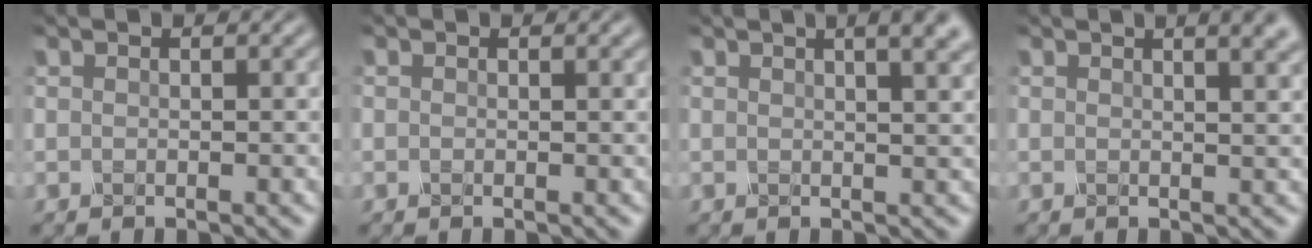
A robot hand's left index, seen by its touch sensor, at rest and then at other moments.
{"total": 0.0}
{"total": 9.0, "force": [4.8, 4.4, 6.2], "torque": [0.004, 0.057, 0.014]}
{"total": 7.8, "force": [4.2, 3.8, 5.3], "torque": [0.003, 0.054, 0.011]}